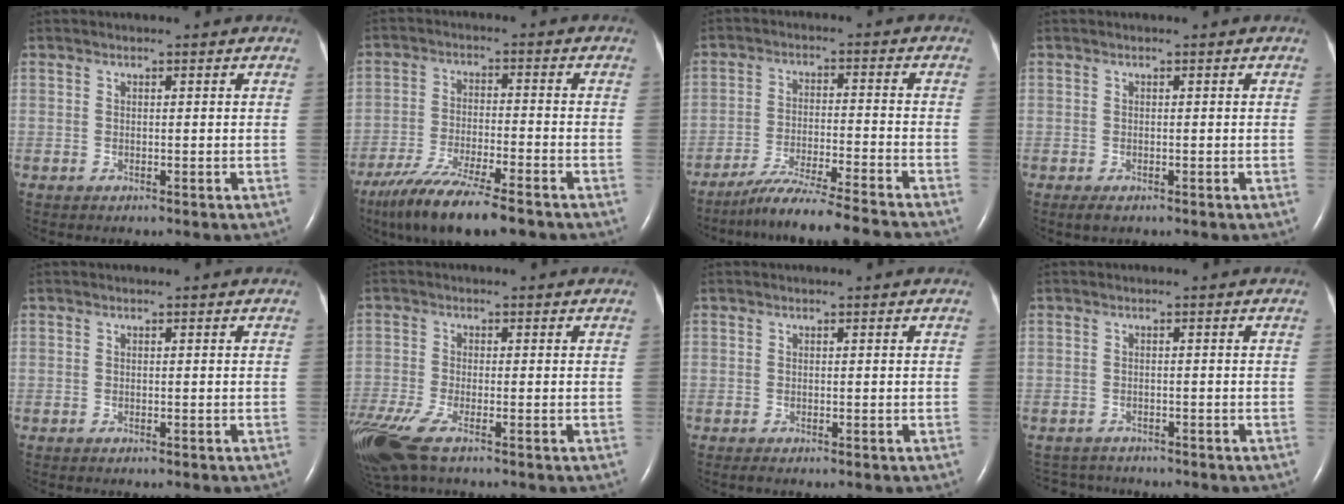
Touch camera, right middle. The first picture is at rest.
{"total": 13.5, "force": [-10.3, 1.7, 8.6], "torque": [-0.163, -0.039, -0.174]}
{"total": 12.1, "force": [-10.8, -1.6, 5.1], "torque": [-0.074, -0.025, -0.181]}
{"total": 1.2, "force": [-0.7, 0.5, 0.9], "torque": [-0.017, -0.002, -0.008]}
{"total": 0.0}
{"total": 9.0, "force": [-5.9, 2.3, 6.4], "torque": [-0.150, -0.021, -0.115]}
{"total": 0.0}
{"total": 3.4, "force": [-3.3, 0.9, -0.3], "torque": [0.002, -0.005, -0.050]}